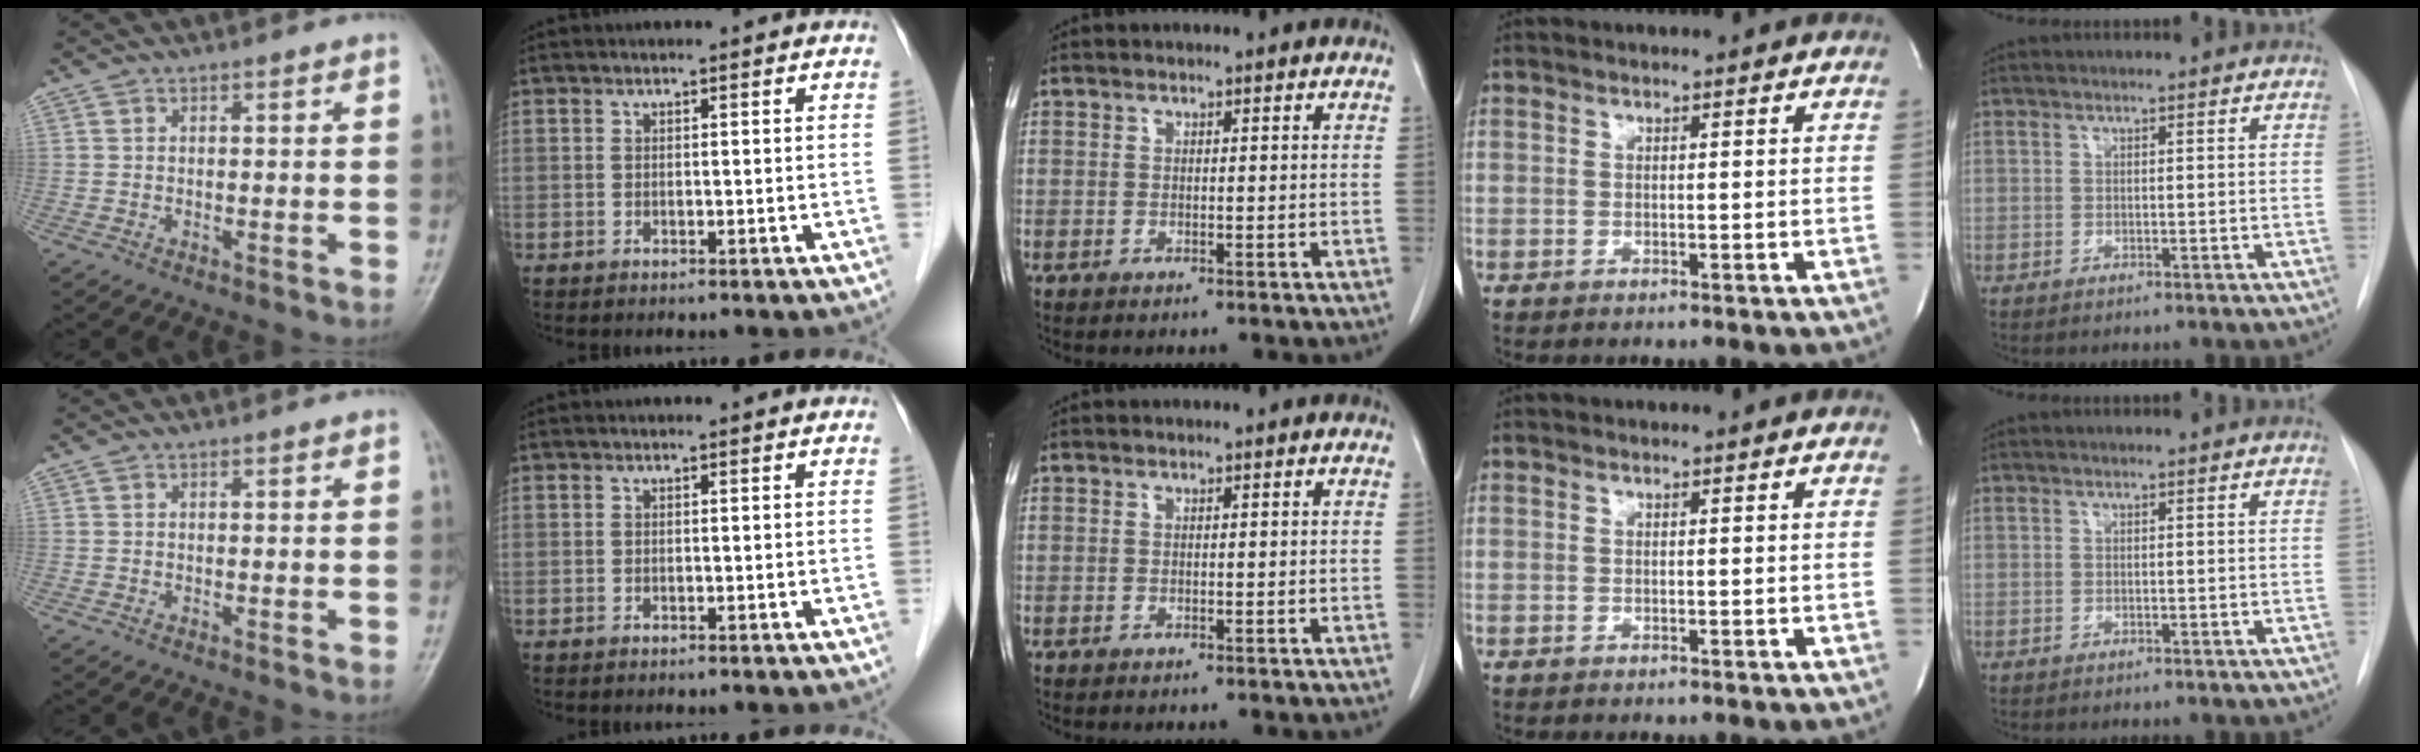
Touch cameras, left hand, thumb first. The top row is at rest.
{}